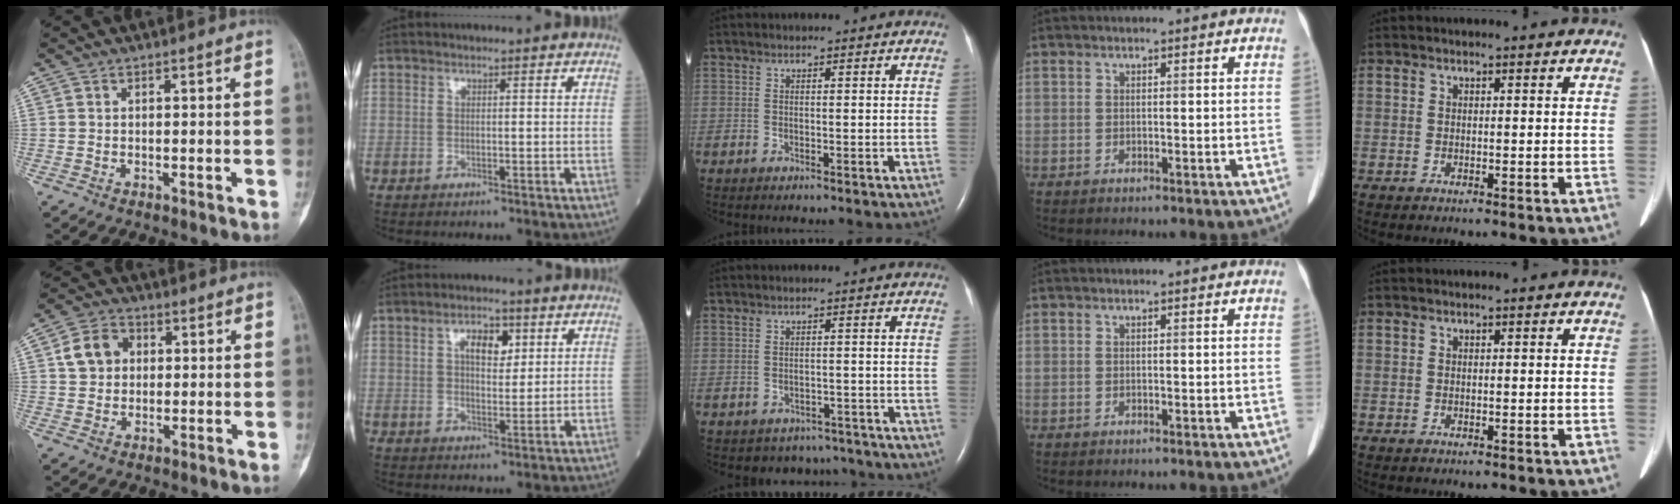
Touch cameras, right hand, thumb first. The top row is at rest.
{"thumb": {"total": 6.9, "force": [1.5, 5.7, 3.6], "torque": [-0.049, 0.008, 0.020]}, "index": {"total": 5.1, "force": [2.0, 2.6, 4.0], "torque": [-0.065, 0.008, 0.032]}, "middle": {"total": 5.8, "force": [-5.0, 3.1, -0.2], "torque": [0.010, 0.020, -0.054]}}